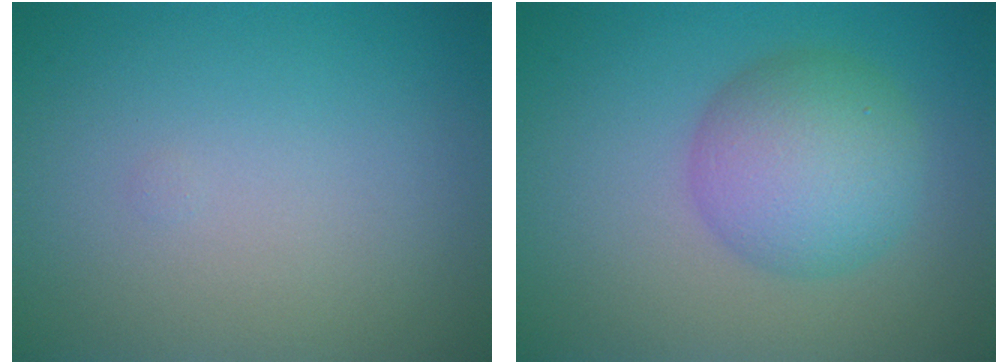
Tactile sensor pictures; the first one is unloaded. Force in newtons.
{"total": 5.7, "press": 5.7, "slide": 0.1}